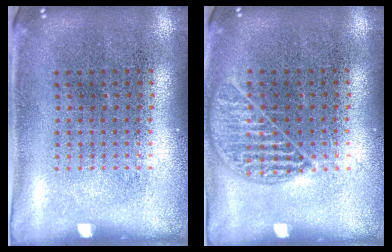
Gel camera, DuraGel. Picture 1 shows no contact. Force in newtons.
{"total": 1.1, "press": 1.0, "slide": 0.4}